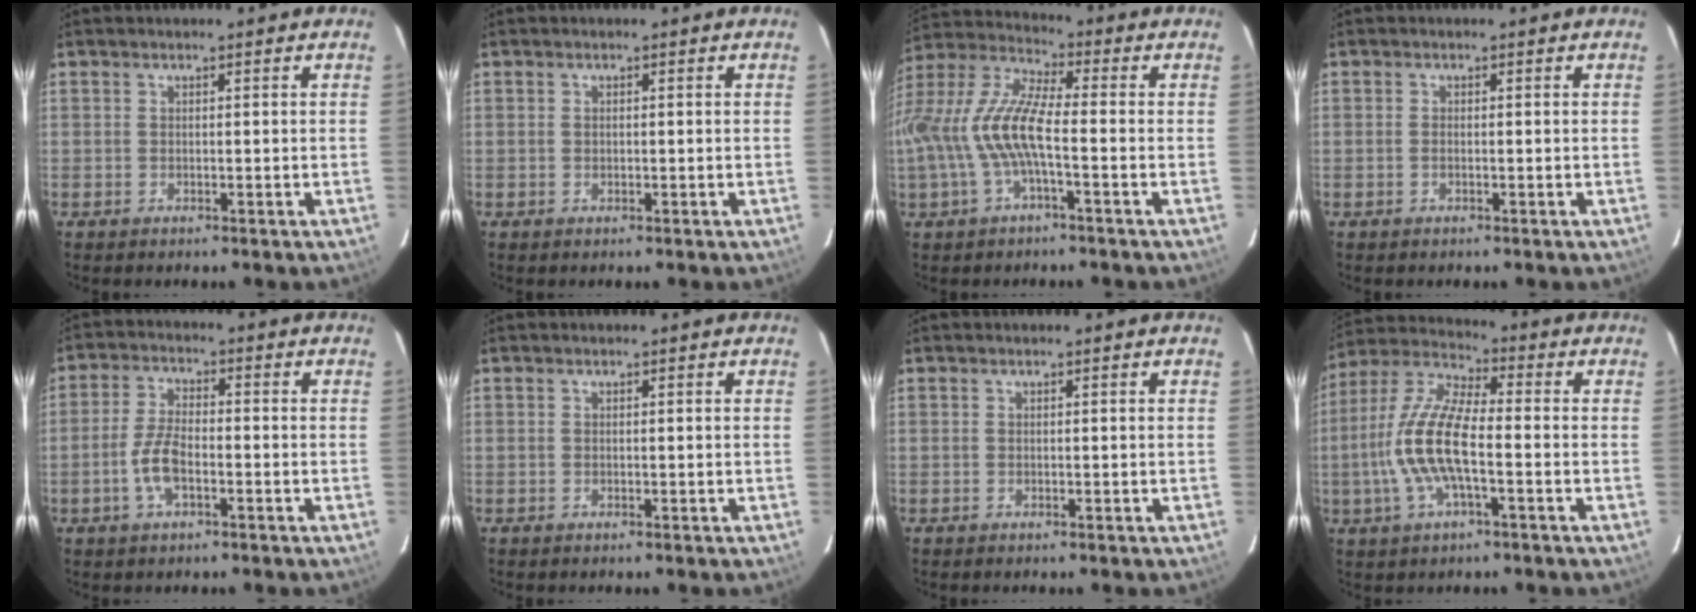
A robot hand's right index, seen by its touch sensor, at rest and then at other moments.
{"total": 0.6, "force": [0.1, 0.4, 0.5], "torque": [-0.008, 0.001, 0.000]}
{"total": 13.4, "force": [-2.7, 3.4, 12.6], "torque": [-0.262, 0.002, -0.050]}
{"total": 0.7, "force": [-0.2, 0.3, 0.6], "torque": [-0.014, 0.001, -0.005]}
{"total": 6.3, "force": [-2.3, 2.5, 5.4], "torque": [-0.116, 0.004, -0.046]}
{"total": 0.0}
{"total": 0.0}
{"total": 13.7, "force": [-2.8, 4.3, 12.8], "torque": [-0.269, 0.004, -0.061]}